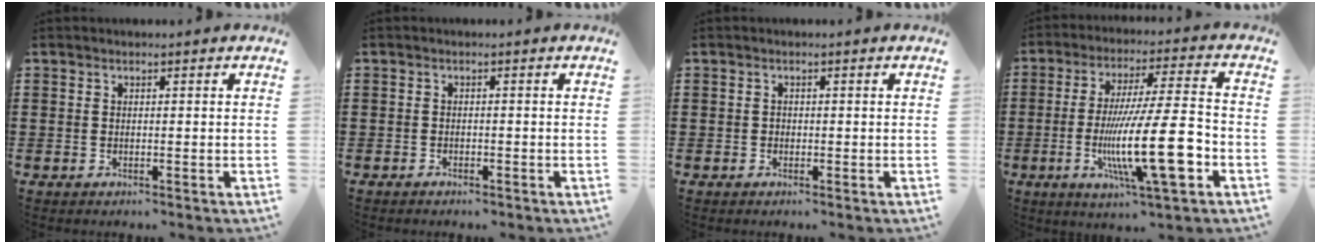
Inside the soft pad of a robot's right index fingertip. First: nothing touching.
{"total": 0.9, "force": [-0.9, 0.2, 0.1], "torque": [-0.005, 0.000, -0.019]}
{"total": 0.5, "force": [-0.2, 0.5, 0.2], "torque": [-0.005, 0.002, -0.005]}
{"total": 17.6, "force": [-5.2, 2.8, 16.6], "torque": [-0.300, -0.013, -0.091]}